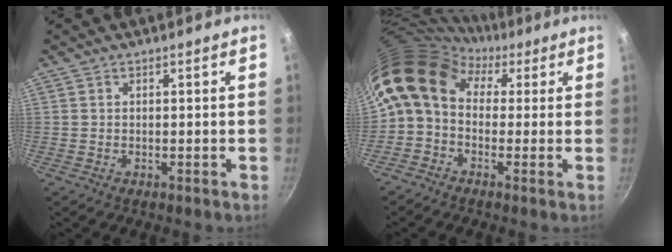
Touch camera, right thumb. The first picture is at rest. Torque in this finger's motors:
{"motor_torque": [2.32, 2.68, 1.14, -0.92, 0.25]}